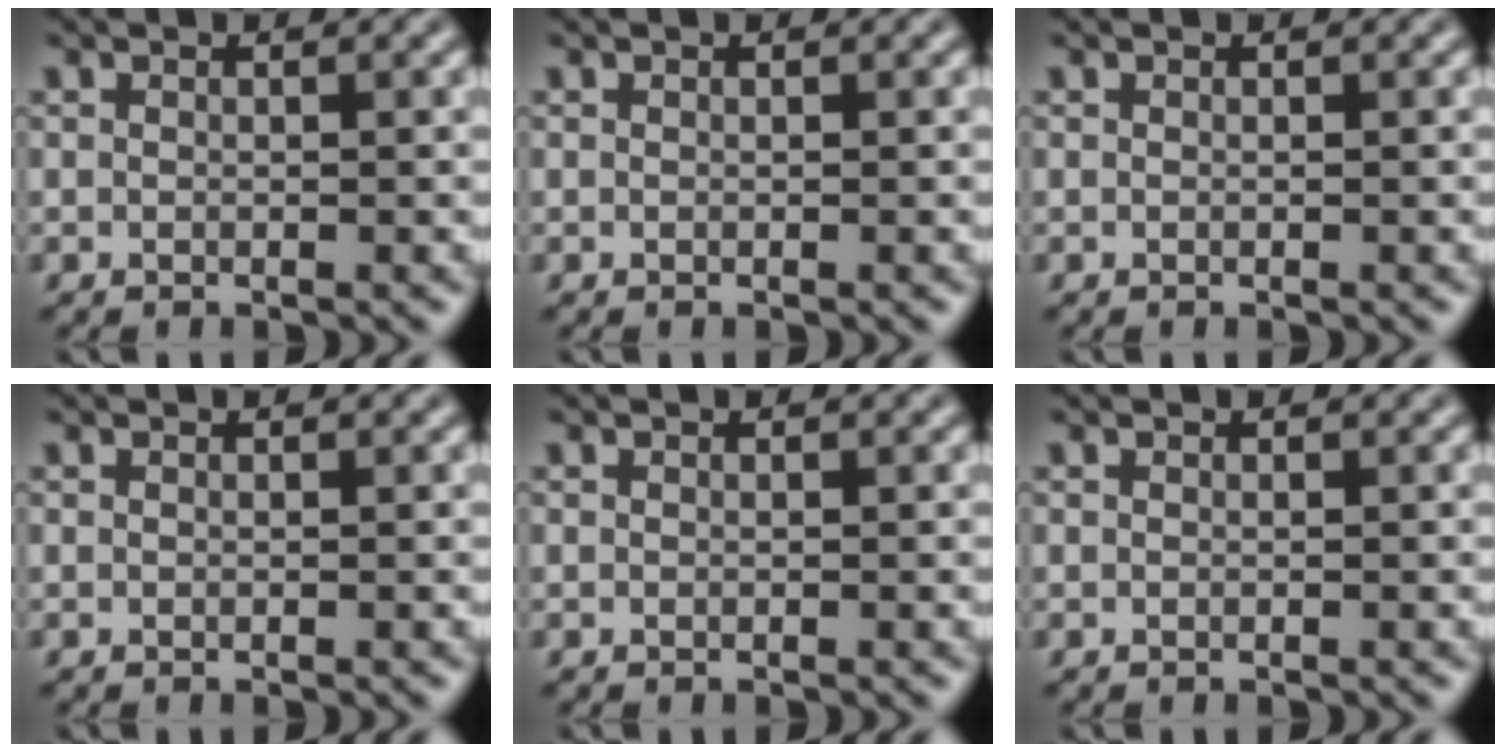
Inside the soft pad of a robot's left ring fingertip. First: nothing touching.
{"total": 0.0}
{"total": 0.0}
{"total": 0.0}
{"total": 0.0}
{"total": 0.0}